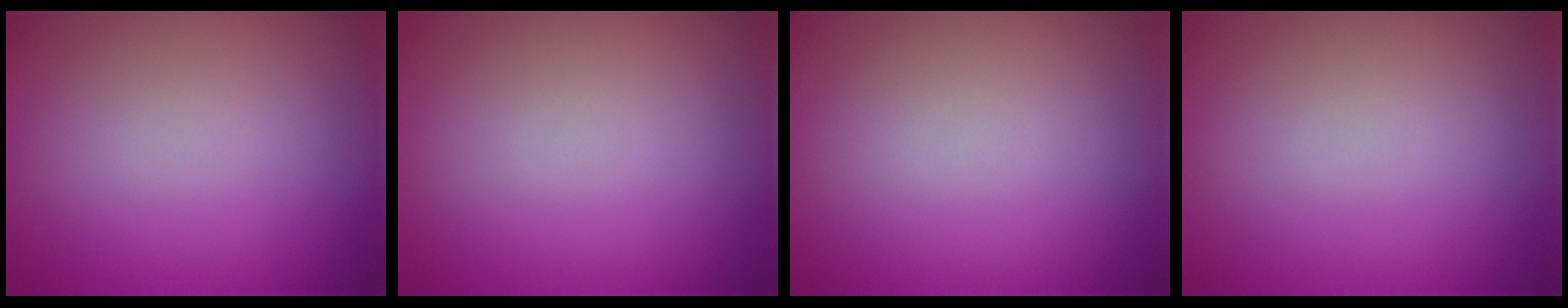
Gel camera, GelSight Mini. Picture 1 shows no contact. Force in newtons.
{"total": 0.0}
{"total": 0.0}
{"total": 0.0}